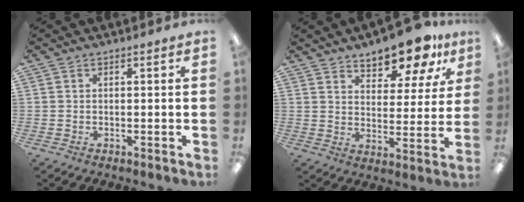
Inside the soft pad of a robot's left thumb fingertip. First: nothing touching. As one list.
[{"total": 12.1, "force": [10.2, 4.6, 4.5], "torque": [-0.061, -0.071, 0.185]}]